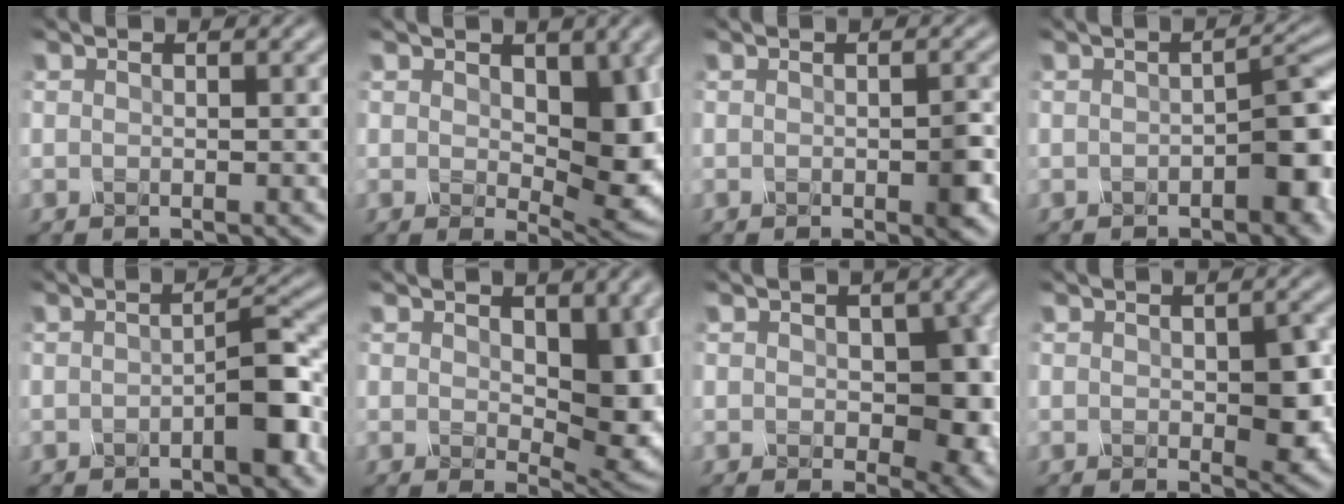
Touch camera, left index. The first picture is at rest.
{"total": 6.6, "force": [0.3, 3.5, 5.6], "torque": [-0.096, -0.012, 0.018]}
{"total": 1.9, "force": [-1.0, 0.2, 1.7], "torque": [-0.045, -0.006, -0.006]}
{"total": 3.4, "force": [-1.7, 0.7, 2.9], "torque": [-0.052, 0.007, -0.020]}
{"total": 3.0, "force": [-1.4, 0.2, 2.7], "torque": [-0.051, 0.006, -0.020]}
{"total": 6.8, "force": [0.5, 3.7, 5.7], "torque": [-0.100, -0.012, 0.021]}
{"total": 5.0, "force": [-0.5, 3.1, 3.9], "torque": [-0.058, -0.004, 0.000]}
{"total": 3.0, "force": [-0.5, 1.2, 2.7], "torque": [-0.055, -0.003, 0.004]}